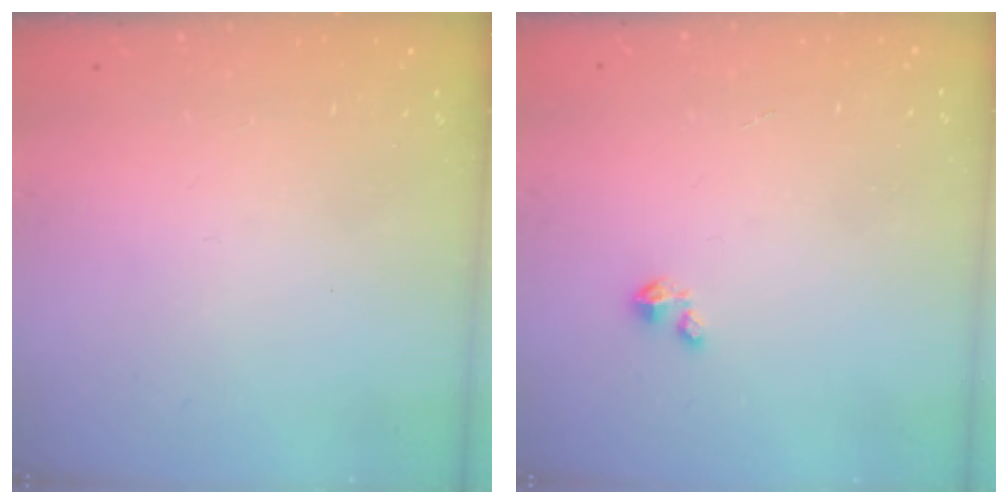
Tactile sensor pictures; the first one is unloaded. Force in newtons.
{"total": 1.4, "press": 1.4, "slide": 0.2}